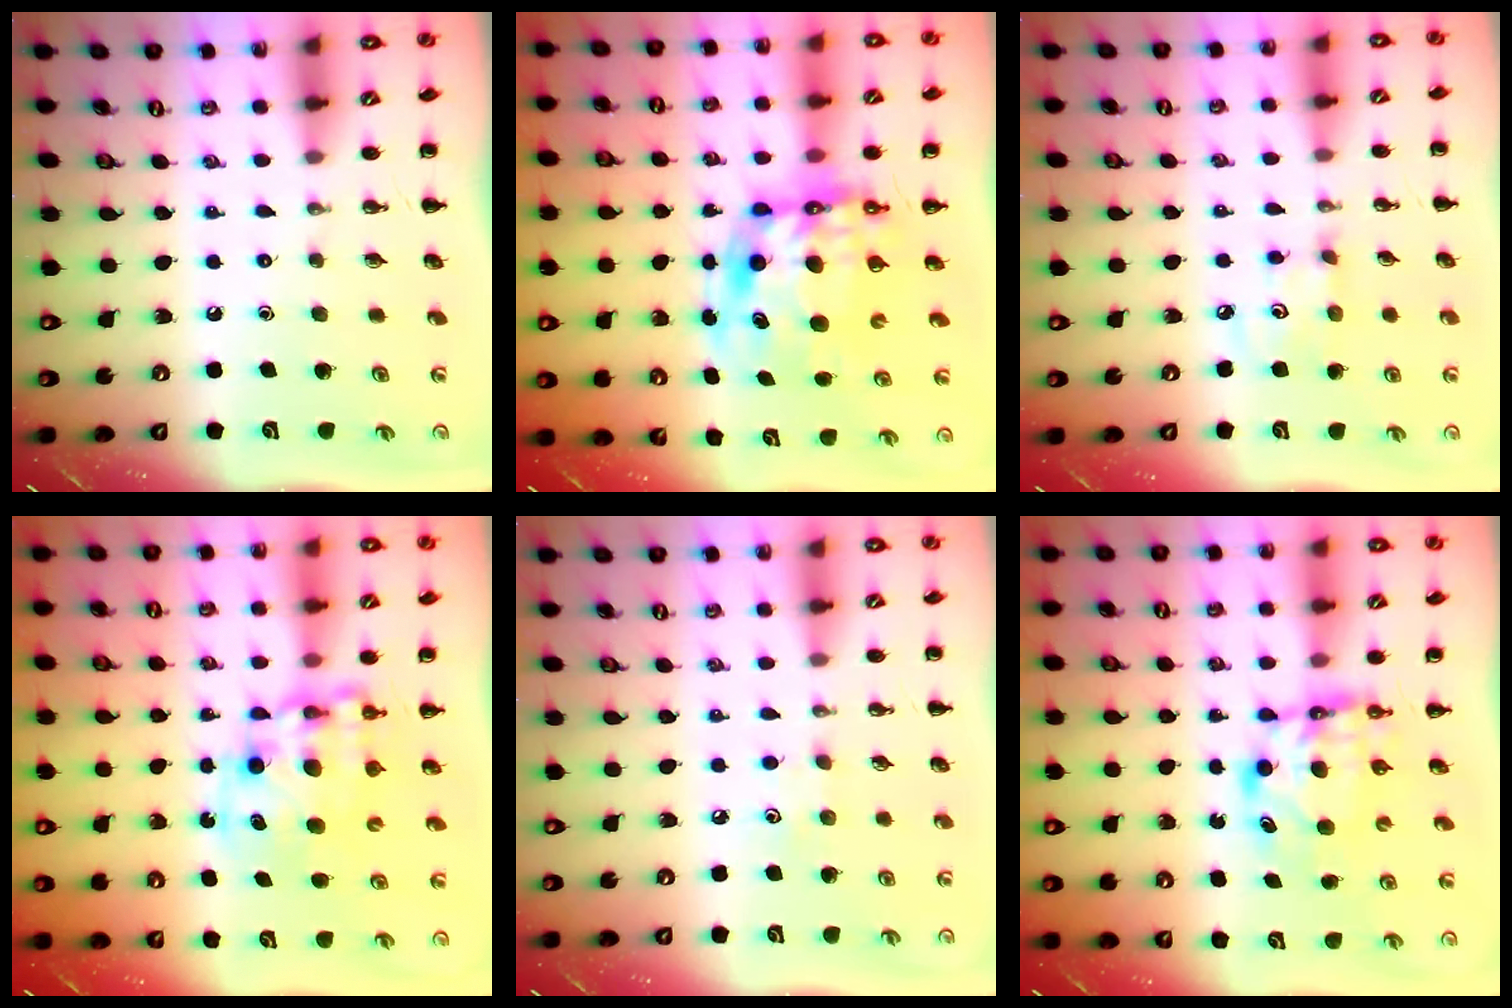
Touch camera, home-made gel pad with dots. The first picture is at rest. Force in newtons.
{"total": 12.6, "press": 12.2, "slide": 3.4}
{"total": 3.5, "press": 3.5, "slide": 0.7}
{"total": 11.1, "press": 10.7, "slide": 2.8}
{"total": 3.9, "press": 3.8, "slide": 1.0}
{"total": 6.4, "press": 6.3, "slide": 0.7}